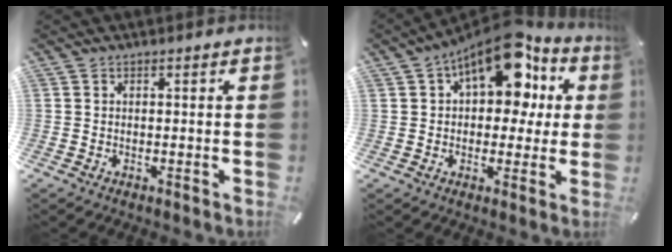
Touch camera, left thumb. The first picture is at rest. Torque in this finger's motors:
{"motor_torque": [0.41, 1.98, 2.53, -0.24, 0.26]}